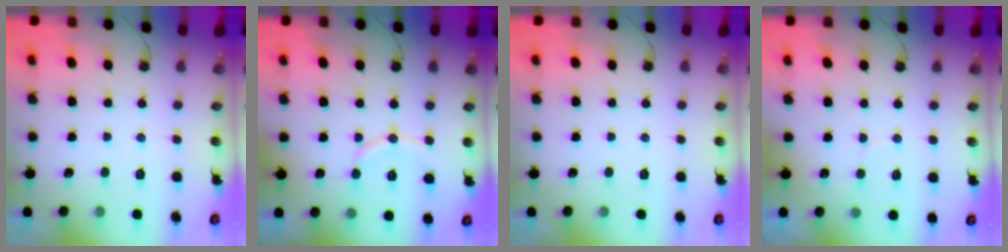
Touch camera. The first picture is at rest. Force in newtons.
{"total": 7.7, "press": 7.7, "slide": 0.2}
{"total": 0.0}
{"total": 2.9, "press": 2.6, "slide": 1.2}